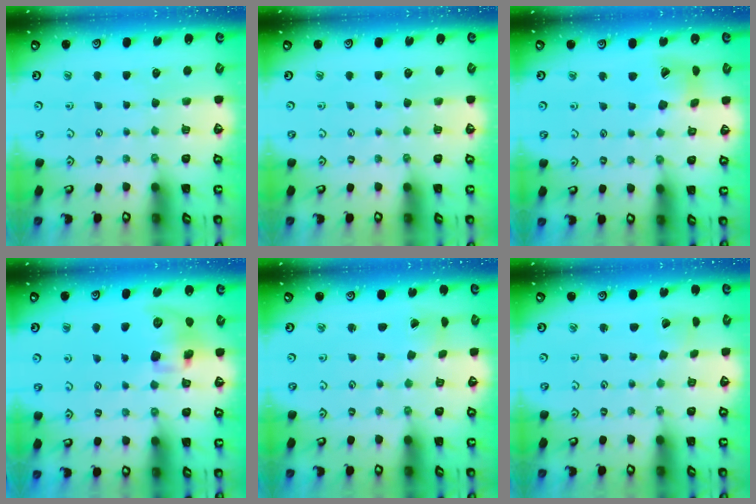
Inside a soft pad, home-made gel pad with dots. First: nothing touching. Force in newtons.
{"total": 0.0}
{"total": 12.7, "press": 12.6, "slide": 1.5}
{"total": 10.9, "press": 10.7, "slide": 2.0}
{"total": 1.1, "press": 1.0, "slide": 0.4}
{"total": 1.9, "press": 1.9, "slide": 0.1}